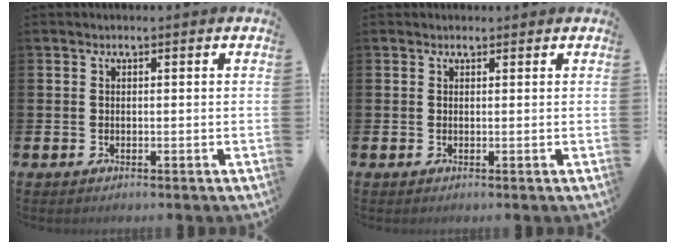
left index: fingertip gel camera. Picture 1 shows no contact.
{"total": 0.7, "force": [0.6, 0.3, 0.0], "torque": [0.007, -0.001, 0.009]}